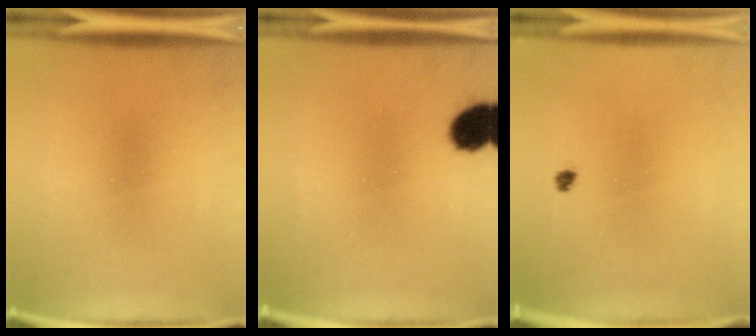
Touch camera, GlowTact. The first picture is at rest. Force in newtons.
{"total": 8.2}
{"total": 1.0}